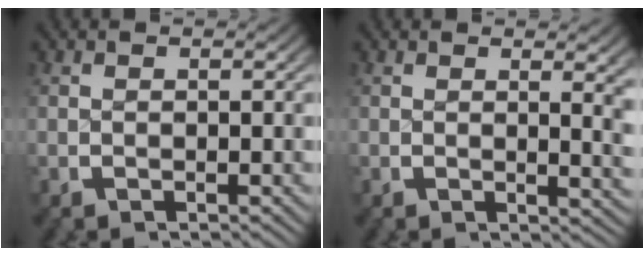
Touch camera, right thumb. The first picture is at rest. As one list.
[{"total": 2.5, "force": [0.9, 0.4, 2.3], "torque": [-0.025, -0.008, 0.013]}]